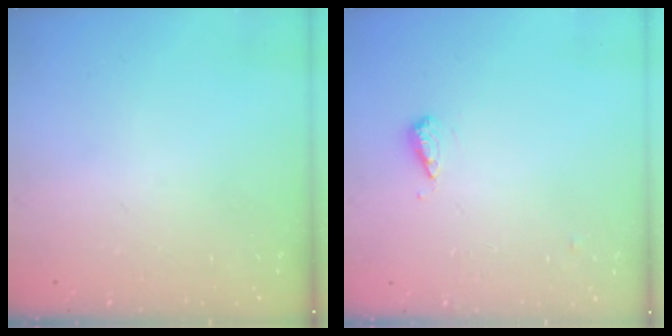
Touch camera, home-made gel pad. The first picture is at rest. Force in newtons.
{"total": 8.3, "press": 8.3, "slide": 0.9}